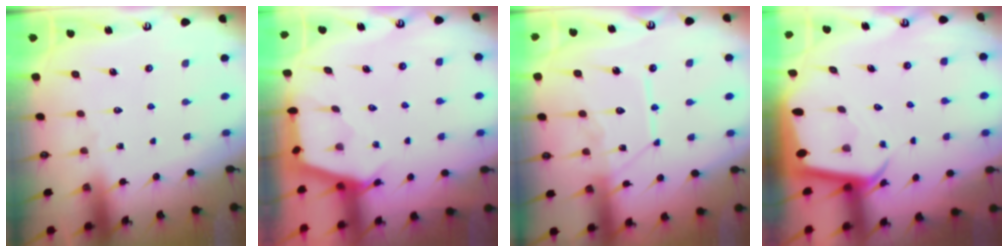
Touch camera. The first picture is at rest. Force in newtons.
{"total": 2.9, "press": 2.8, "slide": 0.4}
{"total": 12.5, "press": 12.4, "slide": 1.1}
{"total": 3.4, "press": 3.4, "slide": 0.3}